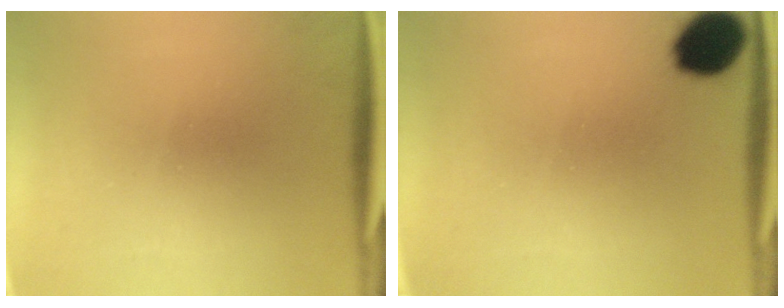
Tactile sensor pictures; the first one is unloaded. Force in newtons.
{"total": 9.7}